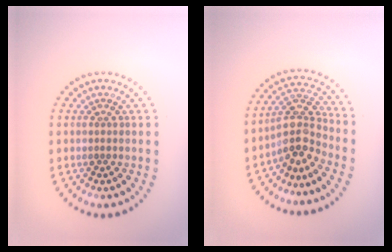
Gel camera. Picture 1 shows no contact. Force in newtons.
{"total": 3.7, "press": 2.7, "slide": 2.5}